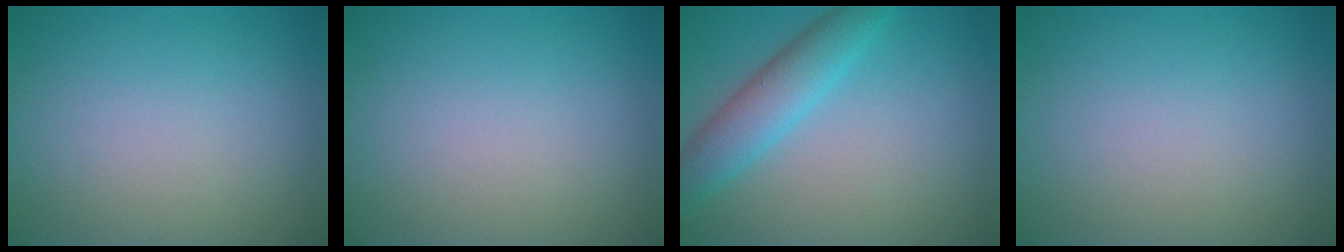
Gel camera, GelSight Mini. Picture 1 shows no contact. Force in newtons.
{"total": 0.0}
{"total": 4.3, "press": 4.3, "slide": 0.1}
{"total": 0.0}